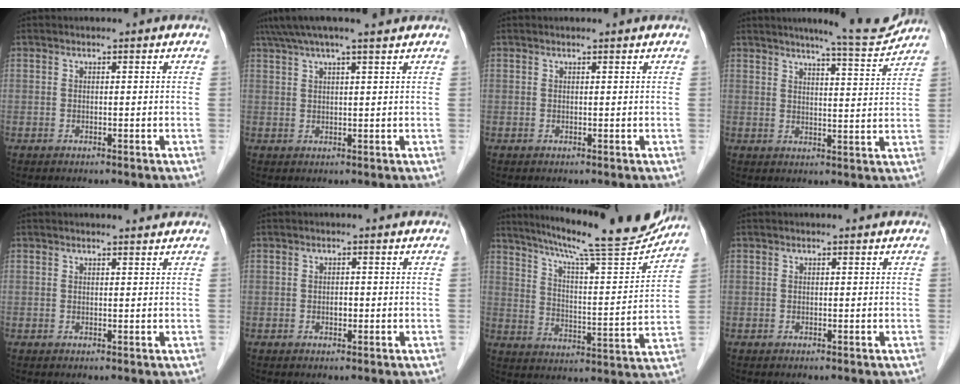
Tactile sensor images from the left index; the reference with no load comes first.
{"total": 9.3, "force": [7.7, -0.3, 5.2], "torque": [-0.088, 0.039, 0.109]}
{"total": 0.7, "force": [0.7, -0.1, 0.1], "torque": [-0.008, 0.002, 0.011]}
{"total": 8.1, "force": [7.6, -0.4, 2.7], "torque": [-0.046, -0.014, 0.099]}
{"total": 1.6, "force": [1.6, 0.0, 0.0], "torque": [-0.010, 0.001, 0.021]}
{"total": 0.8, "force": [-0.2, 0.5, 0.6], "torque": [-0.011, 0.001, -0.005]}
{"total": 19.8, "force": [17.9, 0.7, 8.6], "torque": [-0.141, -0.030, 0.255]}
{"total": 0.0}